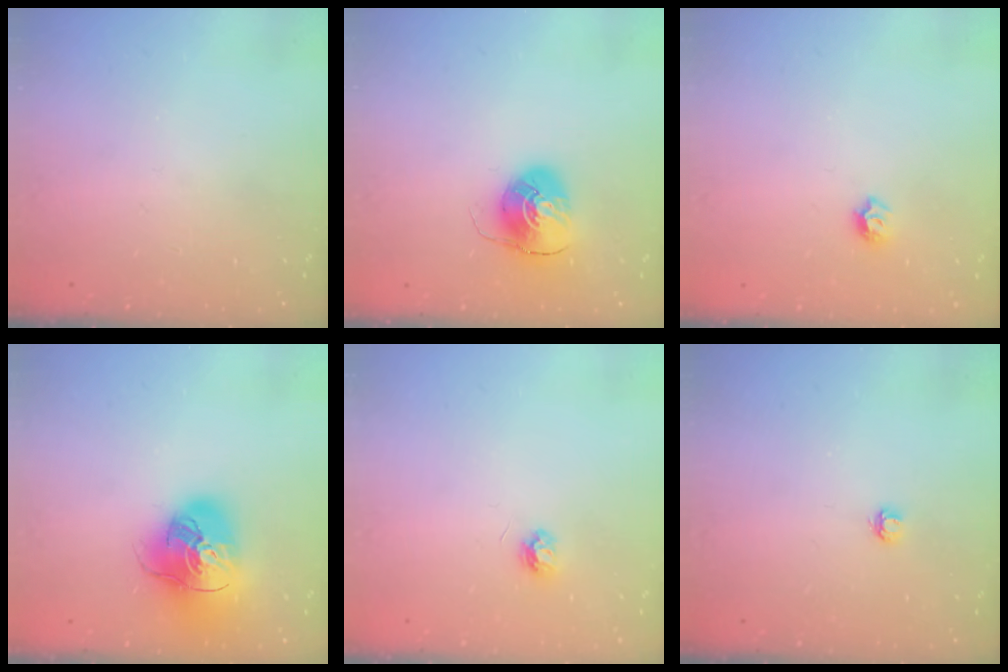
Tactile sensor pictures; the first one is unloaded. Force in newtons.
{"total": 8.5, "press": 8.5, "slide": 0.1}
{"total": 5.5, "press": 5.4, "slide": 0.7}
{"total": 19.6, "press": 19.4, "slide": 2.7}
{"total": 3.8, "press": 3.8, "slide": 0.5}
{"total": 3.2, "press": 3.2, "slide": 0.3}